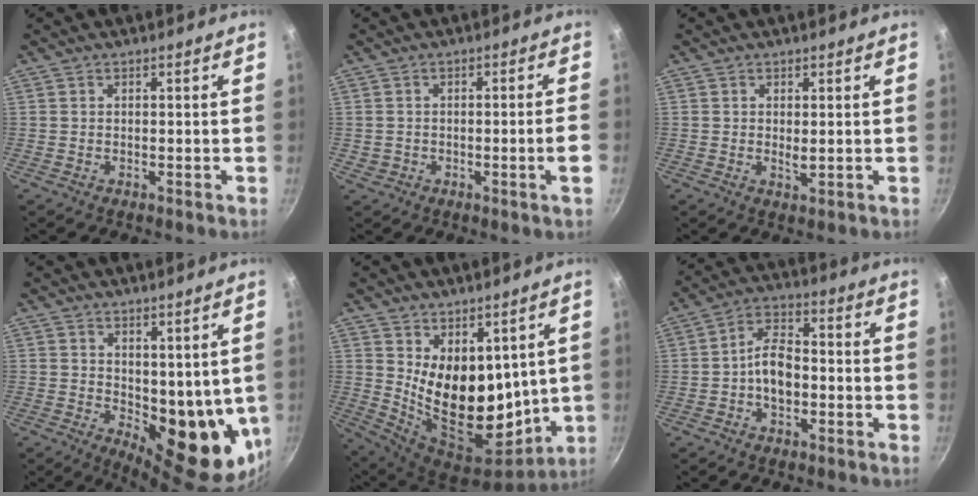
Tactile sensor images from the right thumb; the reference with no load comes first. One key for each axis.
{"total": 3.6, "fx": -0.9, "fy": 0.3, "fz": 3.5, "tx": -0.053, "ty": 0.018, "tz": -0.005}
{"total": 1.5, "fx": 0.3, "fy": 0.6, "fz": 1.3, "tx": -0.025, "ty": -0.003, "tz": 0.005}
{"total": 13.2, "fx": 2.1, "fy": 6.7, "fz": 11.2, "tx": -0.113, "ty": -0.043, "tz": 0.046}
{"total": 16.4, "fx": 4.7, "fy": 10.3, "fz": 11.8, "tx": -0.152, "ty": -0.073, "tz": 0.103}
{"total": 7.5, "fx": -1.7, "fy": 4.4, "fz": 5.8, "tx": -0.086, "ty": 0.035, "tz": -0.037}